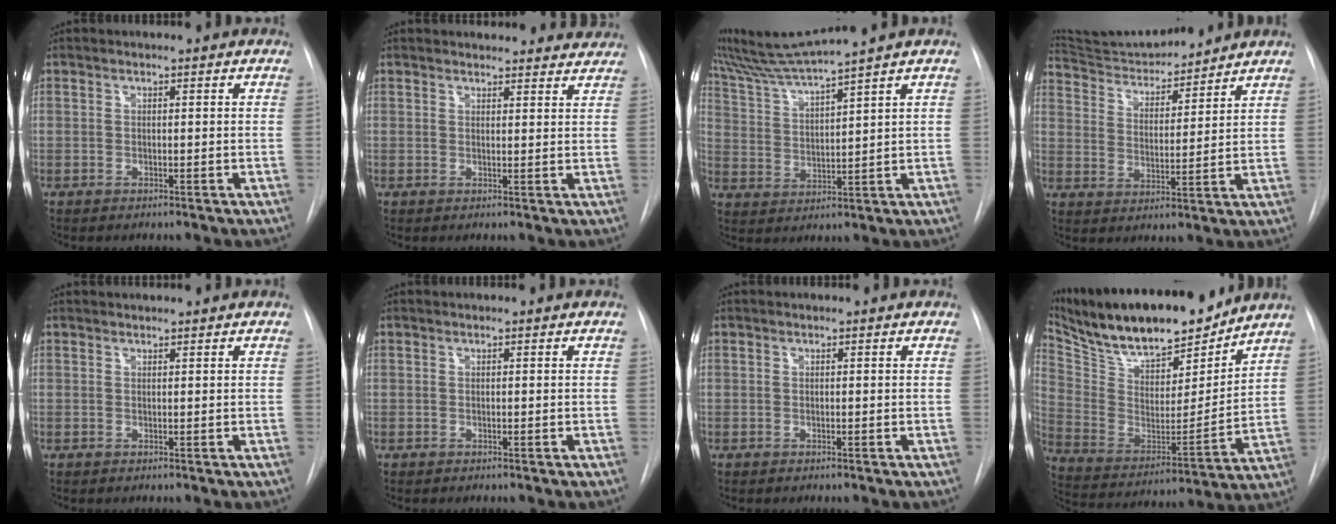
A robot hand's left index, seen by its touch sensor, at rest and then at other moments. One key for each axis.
{"total": 12.1, "fx": 11.6, "fy": 2.8, "fz": 2.0, "tx": -0.003, "ty": 0.008, "tz": 0.121}
{"total": 8.2, "fx": 7.4, "fy": -2.3, "fz": 2.7, "tx": -0.065, "ty": -0.006, "tz": 0.150}
{"total": 12.5, "fx": 12.1, "fy": 1.0, "fz": 2.9, "tx": -0.057, "ty": 0.009, "tz": 0.211}
{"total": 1.8, "fx": 1.8, "fy": 0.1, "fz": 0.3, "tx": -0.004, "ty": 0.020, "tz": 0.028}
{"total": 0.0}
{"total": 0.0}
{"total": 23.6, "fx": 19.9, "fy": 6.1, "fz": 11.2, "tx": -0.214, "ty": -0.007, "tz": 0.328}